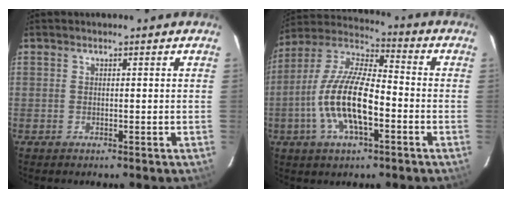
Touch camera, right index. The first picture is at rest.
{"total": 15.7, "force": [-4.6, 5.6, 13.9], "torque": [-0.280, -0.003, -0.090]}